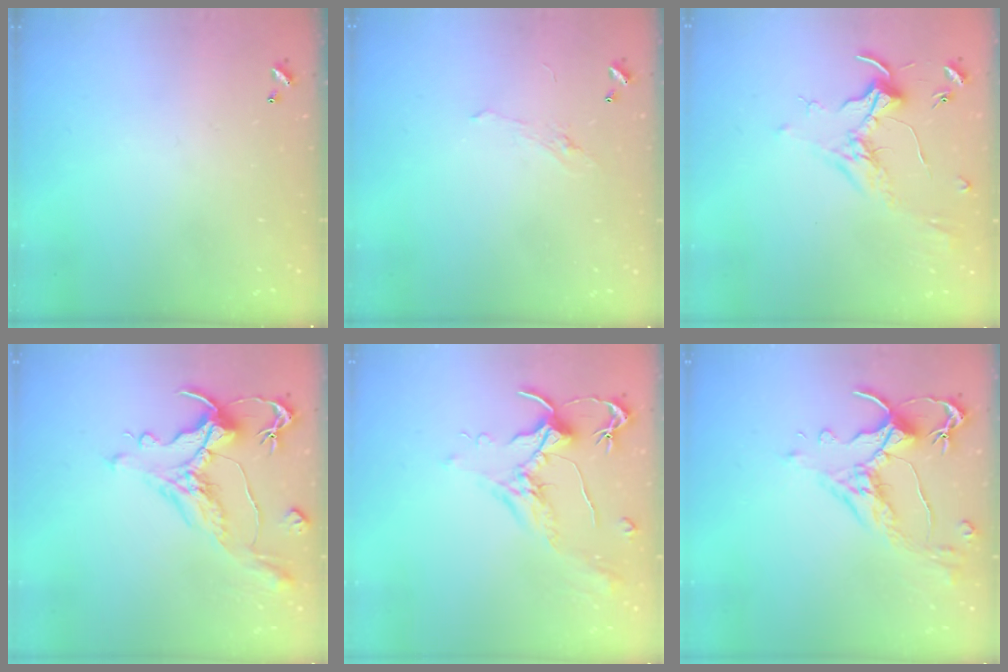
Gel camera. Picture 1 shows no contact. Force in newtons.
{"total": 2.2, "press": 2.1, "slide": 0.8}
{"total": 1.7, "press": 1.6, "slide": 0.7}
{"total": 1.7, "press": 0.9, "slide": 1.4}
{"total": 1.8, "press": 1.7, "slide": 0.6}
{"total": 2.5, "press": 2.1, "slide": 1.2}